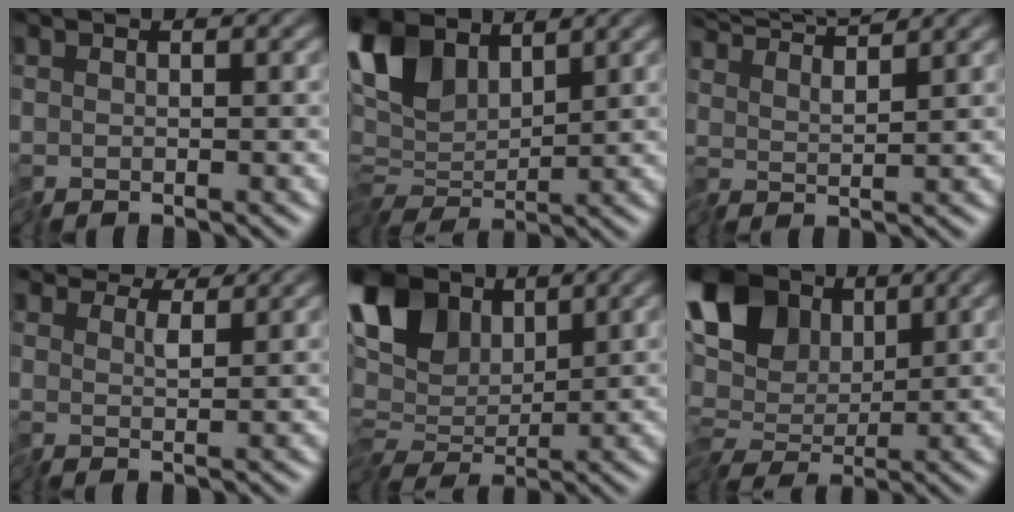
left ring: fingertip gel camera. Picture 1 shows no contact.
{"total": 7.9, "force": [2.8, 4.2, 6.1], "torque": [-0.142, 0.012, 0.038]}
{"total": 6.8, "force": [6.2, 0.5, 2.6], "torque": [-0.059, 0.020, 0.099]}
{"total": 4.3, "force": [3.9, 1.2, 1.3], "torque": [-0.035, 0.011, 0.052]}
{"total": 9.7, "force": [2.6, 5.8, 7.4], "torque": [-0.146, 0.014, 0.034]}
{"total": 10.6, "force": [2.2, 7.0, 7.7], "torque": [-0.142, 0.016, 0.023]}